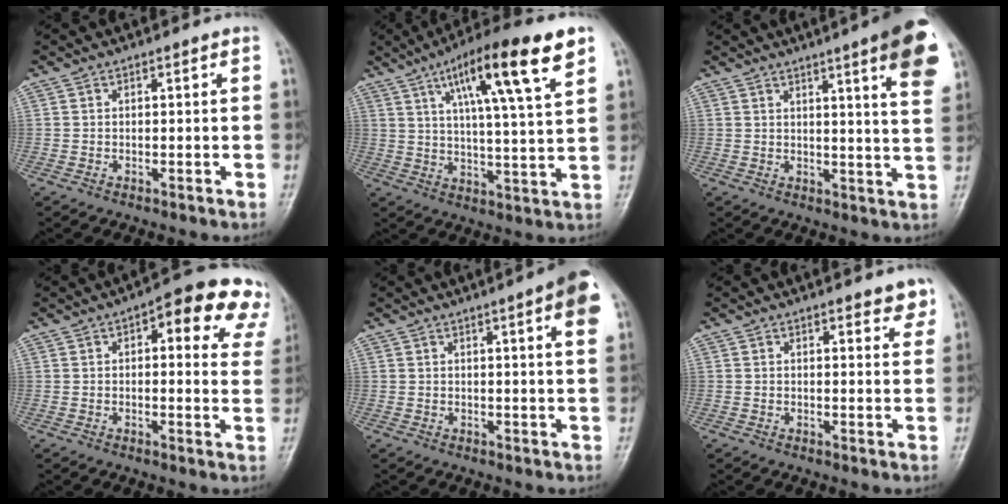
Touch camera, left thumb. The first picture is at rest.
{"total": 17.4, "force": [8.8, 2.7, 14.8], "torque": [-0.232, -0.018, 0.138]}
{"total": 13.3, "force": [7.0, 1.5, 11.2], "torque": [-0.127, -0.029, 0.078]}
{"total": 14.4, "force": [7.5, 6.0, 10.8], "torque": [-0.085, -0.013, 0.070]}
{"total": 7.8, "force": [3.5, 0.9, 7.0], "torque": [-0.080, -0.005, 0.037]}
{"total": 4.2, "force": [2.9, 1.4, 2.7], "torque": [-0.016, -0.015, 0.034]}